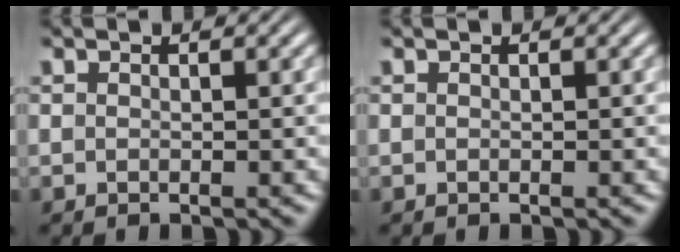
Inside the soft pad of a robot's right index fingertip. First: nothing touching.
{"total": 0.0}